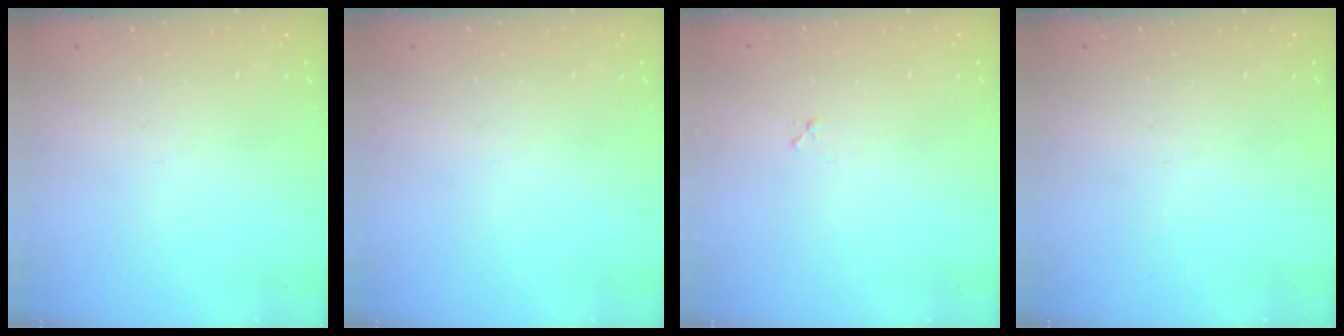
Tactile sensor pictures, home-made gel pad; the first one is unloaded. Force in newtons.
{"total": 0.0}
{"total": 3.4, "press": 3.4, "slide": 0.4}
{"total": 0.0}